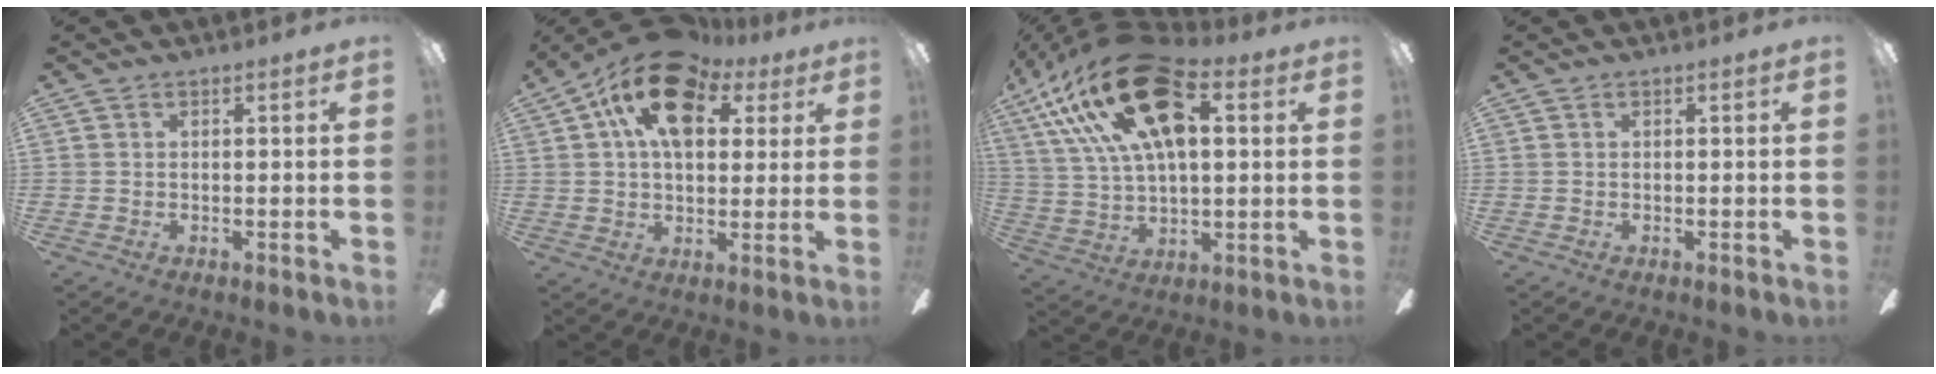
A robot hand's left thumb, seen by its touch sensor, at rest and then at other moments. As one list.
[{"total": 16.8, "force": [7.7, 10.1, 11.0], "torque": [-0.186, -0.011, 0.140]}, {"total": 26.5, "force": [12.0, 13.4, 19.5], "torque": [-0.366, -0.040, 0.206]}, {"total": 0.0}]